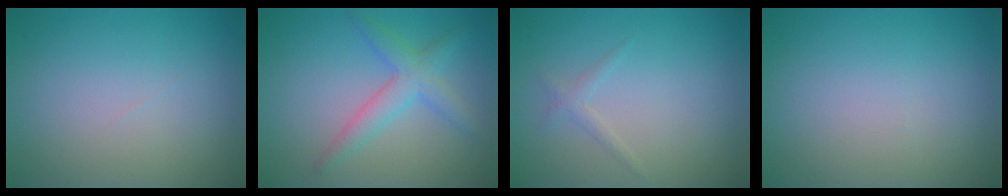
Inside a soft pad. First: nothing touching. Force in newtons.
{"total": 3.3, "press": 3.3, "slide": 0.1}
{"total": 0.9, "press": 0.9, "slide": 0.1}
{"total": 0.0}